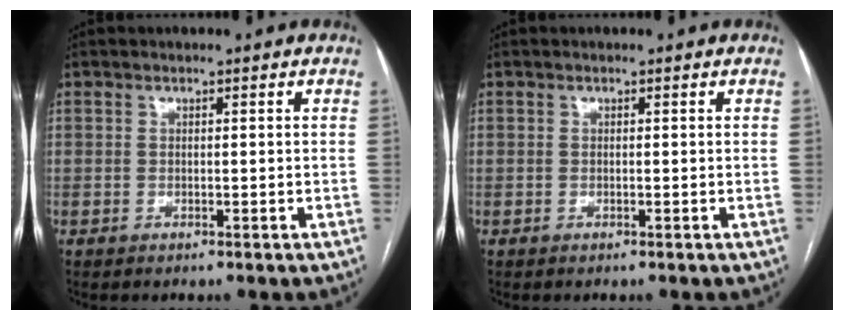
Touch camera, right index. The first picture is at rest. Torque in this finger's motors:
{"motor_torque": [0.06, 0.01, -0.07, 0.00]}